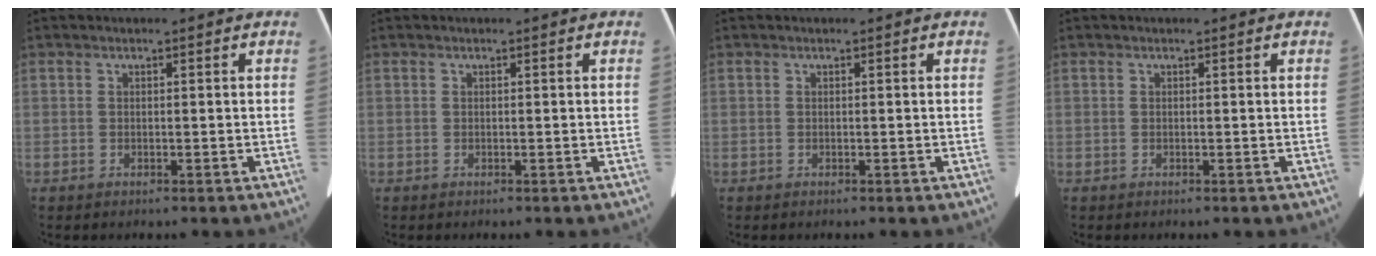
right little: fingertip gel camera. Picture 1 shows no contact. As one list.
[{"total": 0.0}, {"total": 0.0}, {"total": 0.0}]